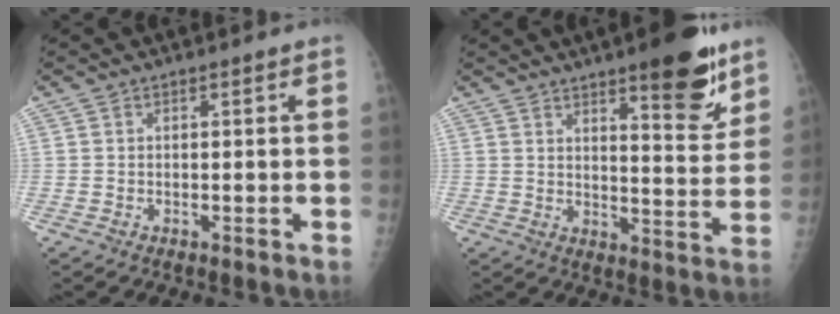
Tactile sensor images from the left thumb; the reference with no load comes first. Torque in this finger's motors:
{"motor_torque": [1.83, 0.99, 0.90, -0.54, 0.25]}